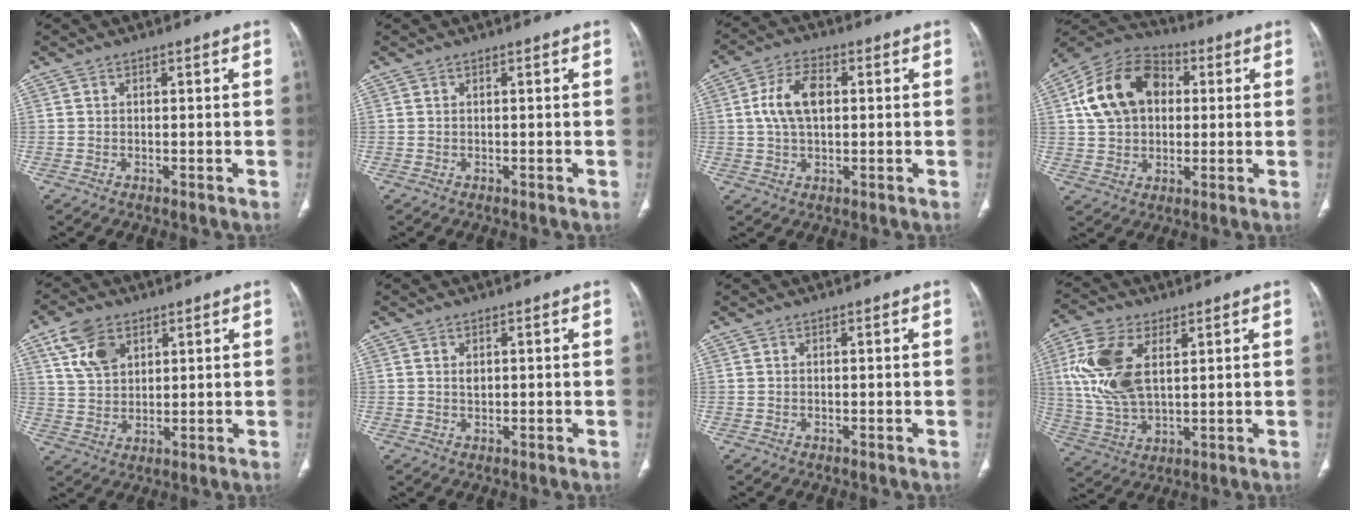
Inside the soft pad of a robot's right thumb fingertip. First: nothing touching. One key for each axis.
{"total": 0.0}
{"total": 8.6, "fx": 1.2, "fy": 5.0, "fz": 6.9, "tx": -0.131, "ty": 0.013, "tz": 0.020}
{"total": 16.4, "fx": 3.2, "fy": 11.8, "fz": 10.9, "tx": -0.174, "ty": 0.019, "tz": 0.048}
{"total": 8.9, "fx": 4.5, "fy": 5.7, "fz": 5.2, "tx": -0.081, "ty": -0.013, "tz": 0.091}
{"total": 1.4, "fx": 0.4, "fy": 0.9, "fz": 0.9, "tx": -0.012, "ty": -0.003, "tz": 0.010}
{"total": 0.0}
{"total": 14.6, "fx": 4.4, "fy": 8.1, "fz": 11.3, "tx": -0.238, "ty": -0.007, "tz": 0.091}